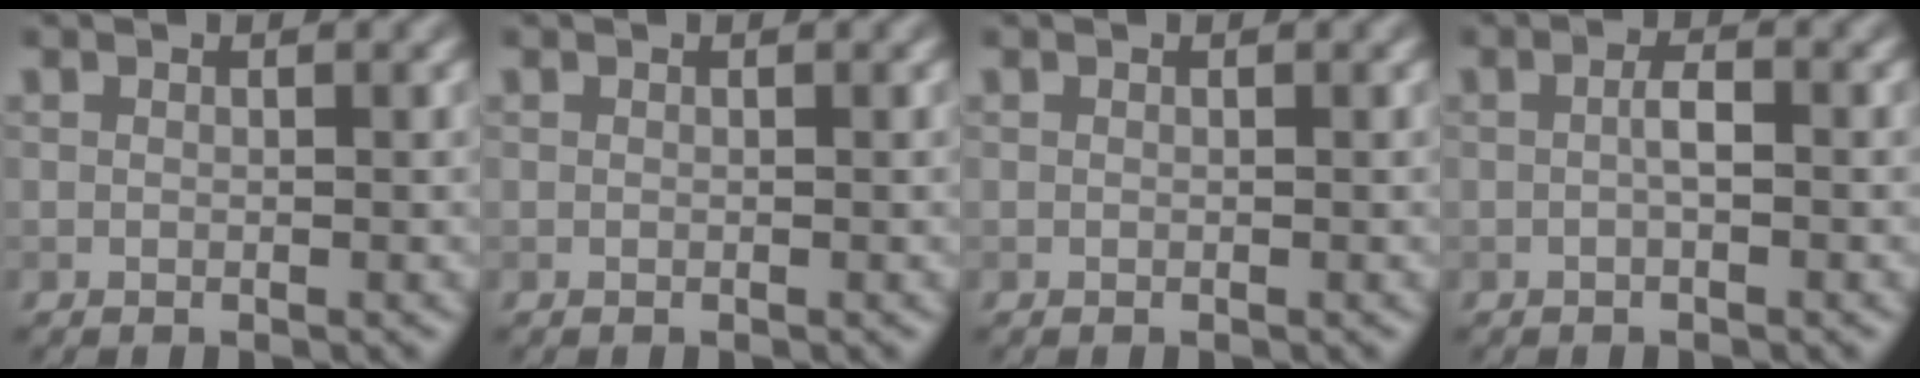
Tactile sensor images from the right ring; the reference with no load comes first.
{"total": 0.0}
{"total": 0.0}
{"total": 1.6, "force": [-0.3, 0.5, 1.5], "torque": [-0.031, 0.001, -0.008]}